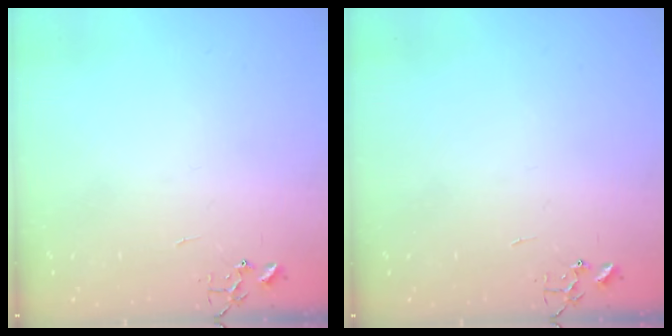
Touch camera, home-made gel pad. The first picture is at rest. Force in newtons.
{"total": 0.0}